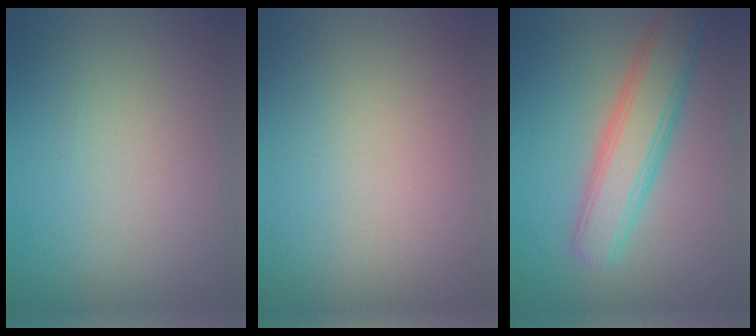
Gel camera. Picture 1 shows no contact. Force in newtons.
{"total": 0.0}
{"total": 5.5, "press": 5.5, "slide": 0.2}